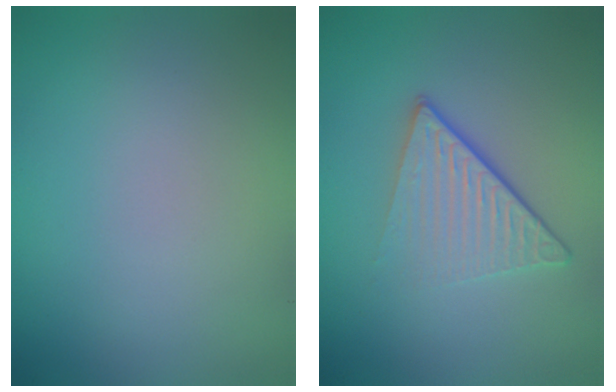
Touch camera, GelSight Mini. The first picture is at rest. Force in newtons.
{"total": 4.8, "press": 3.0, "slide": 3.7}